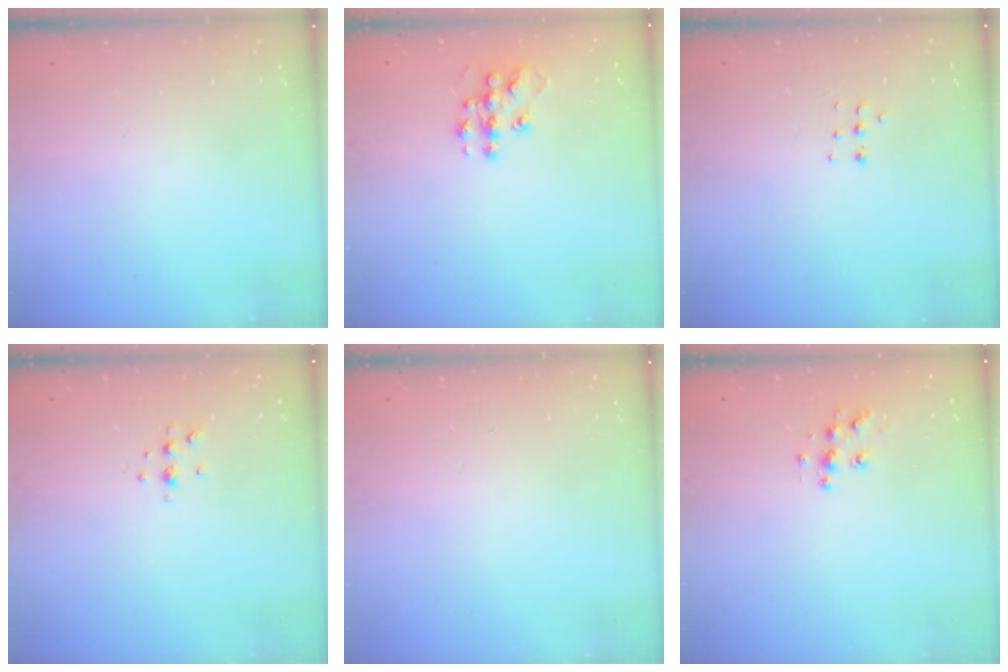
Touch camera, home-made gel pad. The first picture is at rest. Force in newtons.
{"total": 9.6, "press": 9.6, "slide": 0.5}
{"total": 3.8, "press": 3.7, "slide": 0.9}
{"total": 3.8, "press": 3.8, "slide": 0.7}
{"total": 0.0}
{"total": 7.5, "press": 7.5, "slide": 0.1}